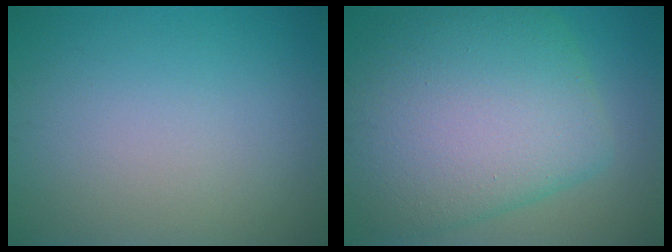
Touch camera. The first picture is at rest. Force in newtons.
{"total": 11.6, "press": 11.6, "slide": 0.3}